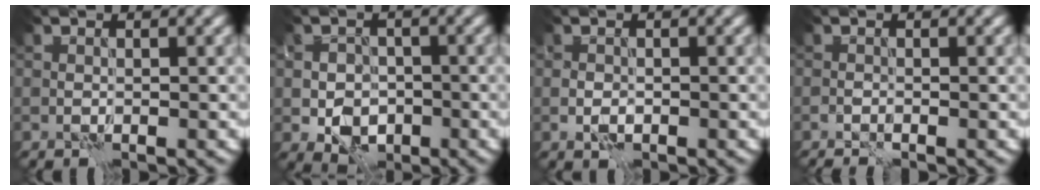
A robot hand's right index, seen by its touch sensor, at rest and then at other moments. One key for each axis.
{"total": 4.2, "fx": -1.3, "fy": 3.2, "fz": 2.4, "tx": -0.033, "ty": -0.002, "tz": -0.022}
{"total": 1.0, "fx": -0.4, "fy": 0.7, "fz": 0.6, "tx": -0.011, "ty": 0.000, "tz": -0.006}
{"total": 0.9, "fx": -0.8, "fy": -0.1, "fz": 0.3, "tx": -0.008, "ty": 0.001, "tz": -0.018}